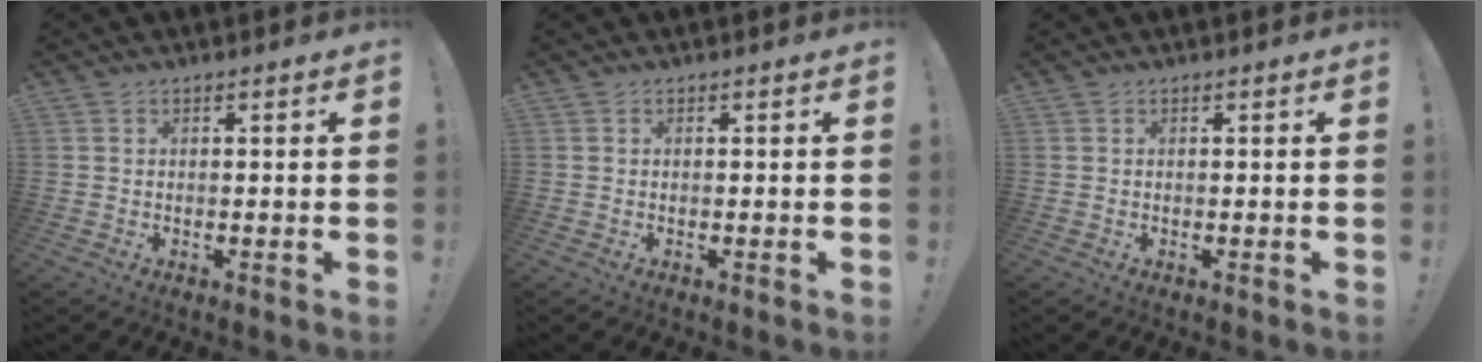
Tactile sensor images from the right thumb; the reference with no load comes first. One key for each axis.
{"total": 0.0}
{"total": 0.0}